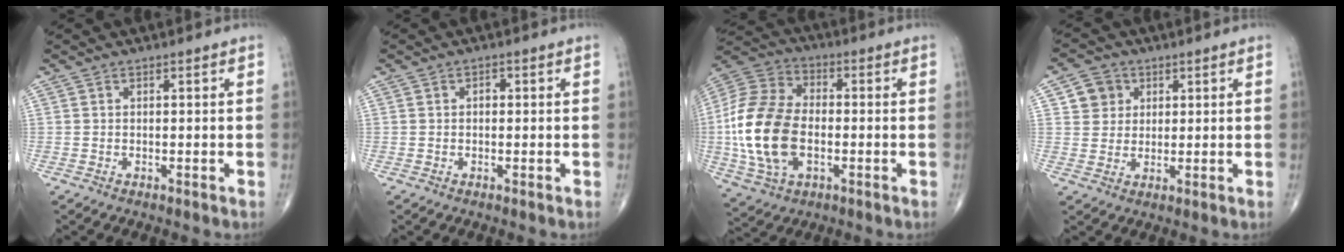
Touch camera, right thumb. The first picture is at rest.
{"total": 1.1, "force": [0.1, 0.8, 0.8], "torque": [-0.008, 0.005, -0.001]}
{"total": 19.1, "force": [-2.4, 11.7, 14.9], "torque": [-0.311, 0.011, -0.043]}
{"total": 5.4, "force": [2.0, 4.9, 1.3], "torque": [0.005, -0.005, 0.032]}